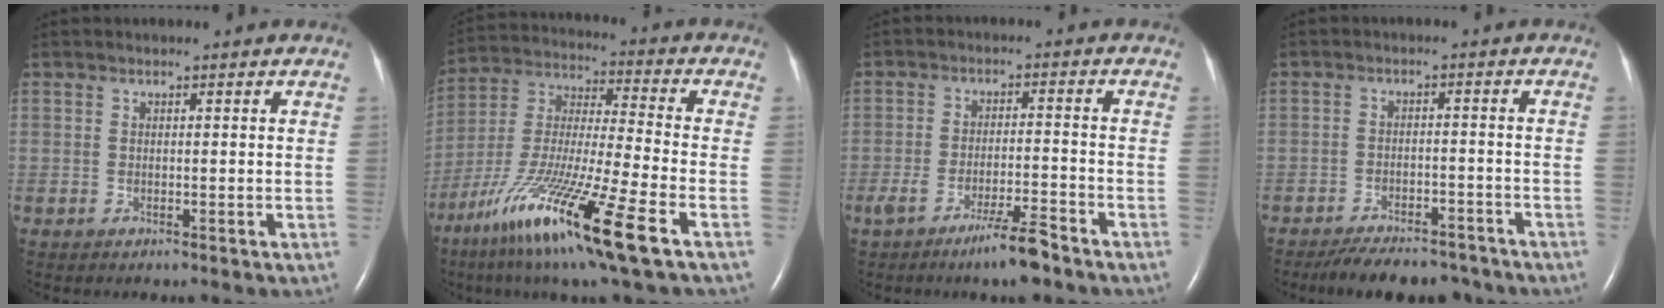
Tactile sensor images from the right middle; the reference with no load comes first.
{"total": 20.7, "force": [-10.8, 0.9, 17.6], "torque": [-0.351, -0.053, -0.196]}
{"total": 6.1, "force": [-4.5, 0.3, 4.0], "torque": [-0.075, -0.008, -0.079]}
{"total": 10.6, "force": [-9.4, 3.4, 3.7], "torque": [-0.054, 0.001, -0.128]}